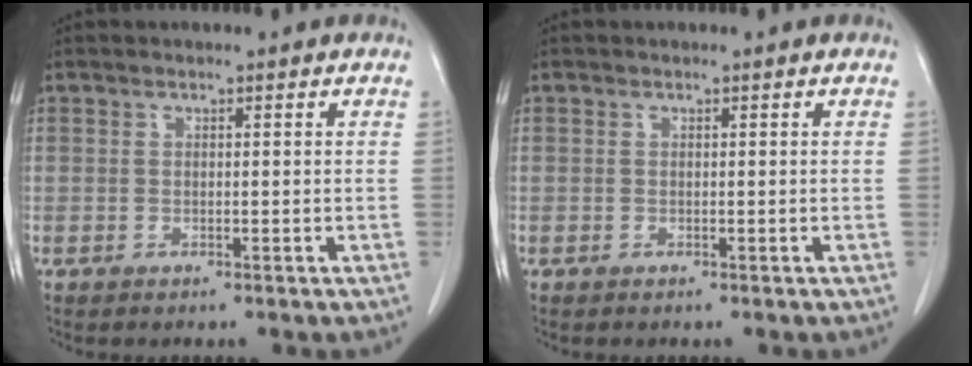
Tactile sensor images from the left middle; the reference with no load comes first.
{"total": 0.0}